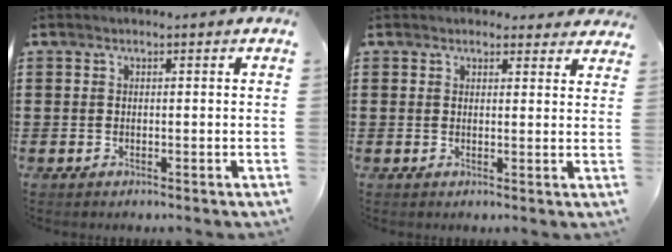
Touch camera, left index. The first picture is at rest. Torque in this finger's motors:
{"motor_torque": [1.29, -0.85, 0.02, -0.06]}